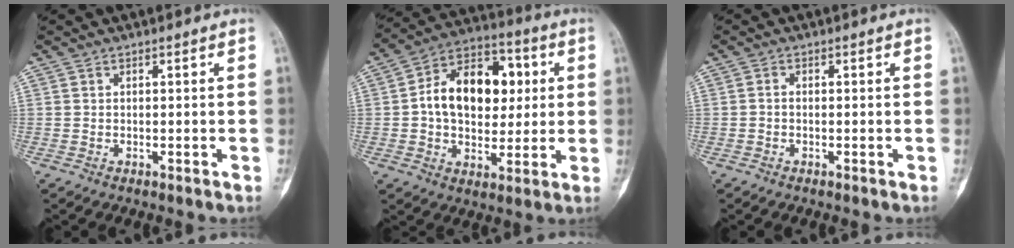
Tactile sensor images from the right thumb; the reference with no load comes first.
{"total": 17.7, "force": [2.1, 12.0, 12.8], "torque": [-0.159, 0.024, 0.028]}
{"total": 0.9, "force": [-0.3, 0.7, 0.5], "torque": [-0.003, 0.002, -0.010]}